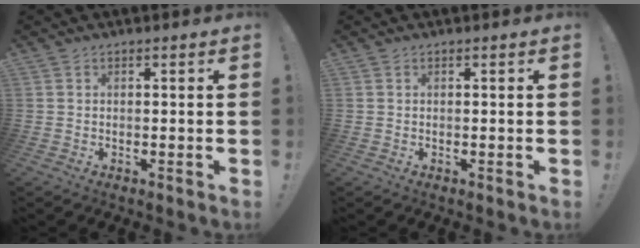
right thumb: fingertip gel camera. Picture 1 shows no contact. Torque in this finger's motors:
{"motor_torque": [-0.15, -0.09, 0.22, 0.05, 0.00]}